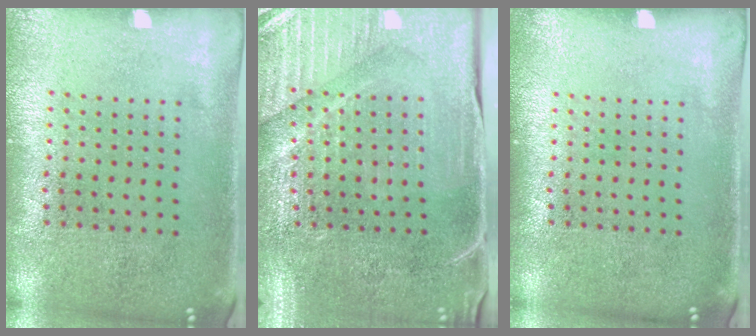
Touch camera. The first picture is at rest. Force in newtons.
{"total": 3.8, "press": 3.8, "slide": 0.5}
{"total": 0.0}